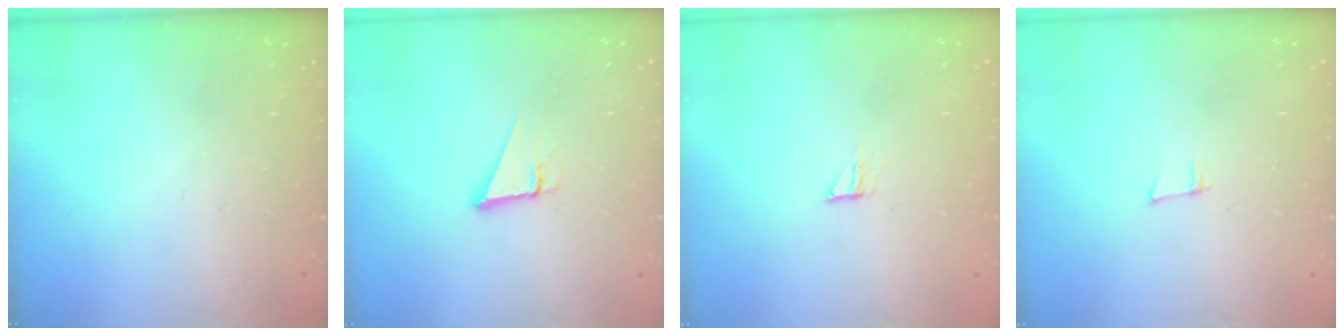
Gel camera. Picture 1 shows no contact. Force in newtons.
{"total": 5.0, "press": 4.4, "slide": 2.4}
{"total": 5.1, "press": 5.1, "slide": 0.4}
{"total": 5.8, "press": 5.1, "slide": 2.8}